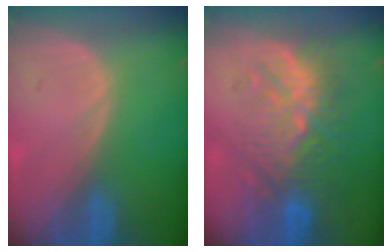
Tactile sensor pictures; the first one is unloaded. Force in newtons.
{"total": 9.1, "press": 9.0, "slide": 1.6}